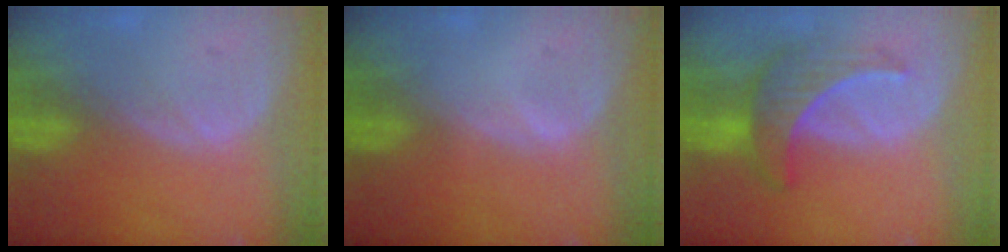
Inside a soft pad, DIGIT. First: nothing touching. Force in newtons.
{"total": 0.5, "press": 0.1, "slide": 0.5}
{"total": 6.8, "press": 6.4, "slide": 2.2}